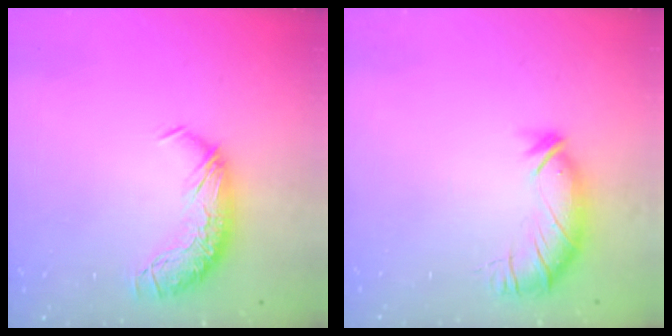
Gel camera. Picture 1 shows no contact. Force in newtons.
{"total": 3.0, "press": 2.3, "slide": 1.9}